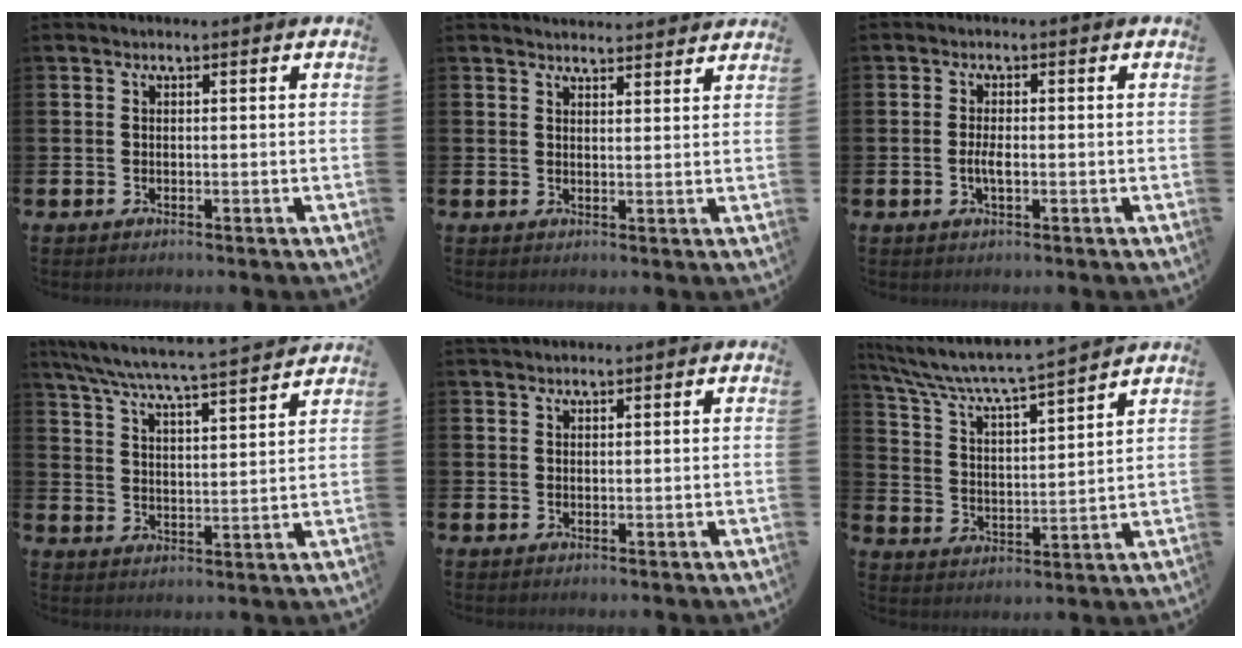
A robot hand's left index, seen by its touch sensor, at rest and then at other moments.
{"total": 3.0, "force": [3.0, 0.2, -0.1], "torque": [0.000, -0.019, 0.054]}
{"total": 2.2, "force": [-0.4, 0.8, 2.0], "torque": [-0.036, 0.000, -0.007]}
{"total": 7.0, "force": [6.7, -0.1, 2.2], "torque": [-0.068, -0.049, 0.115]}
{"total": 1.1, "force": [1.1, 0.3, 0.1], "torque": [0.005, 0.000, 0.018]}
{"total": 6.6, "force": [6.2, 0.0, 2.2], "torque": [-0.071, -0.050, 0.100]}